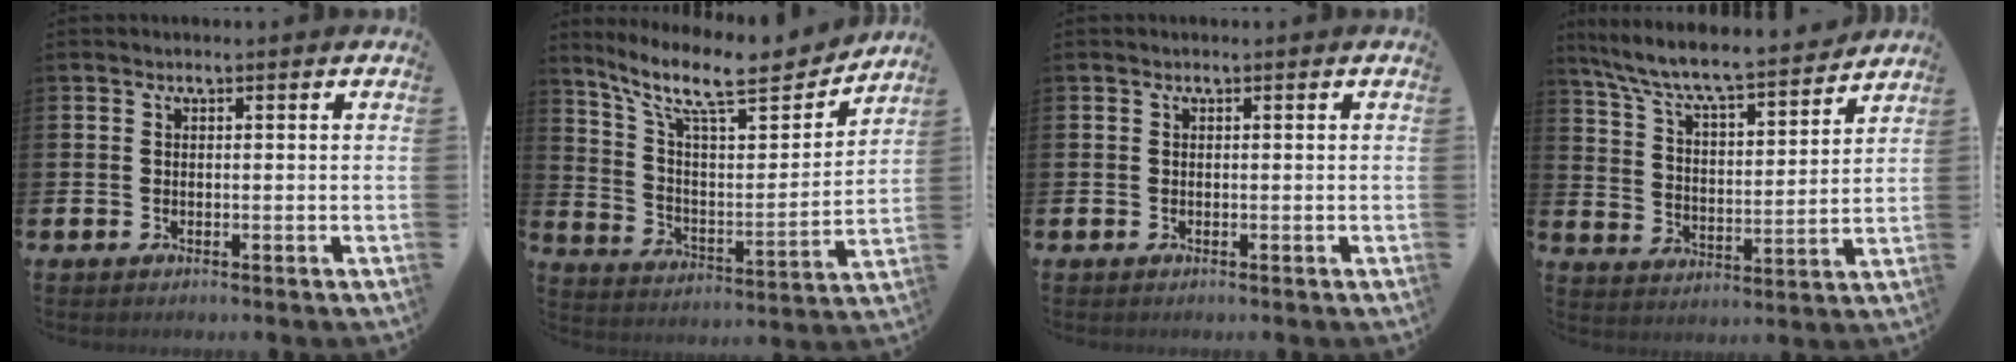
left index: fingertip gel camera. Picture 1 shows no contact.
{"total": 11.9, "force": [9.6, 3.0, 6.3], "torque": [-0.149, -0.061, 0.161]}
{"total": 0.0}
{"total": 8.3, "force": [7.7, 0.9, 2.9], "torque": [-0.096, -0.060, 0.131]}